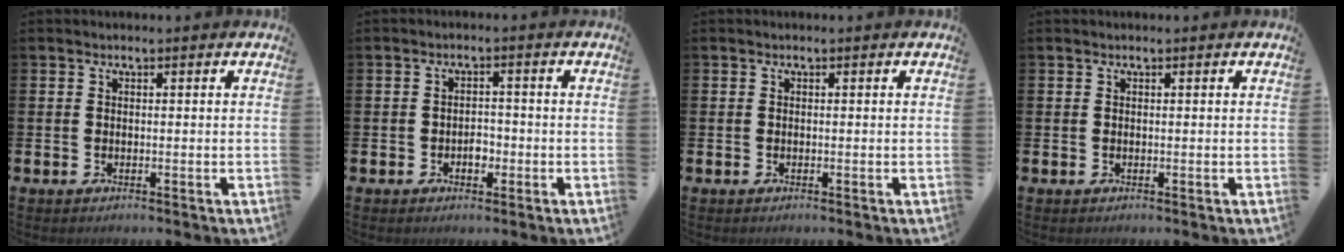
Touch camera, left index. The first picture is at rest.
{"total": 2.0, "force": [-0.7, 1.5, 1.1], "torque": [-0.011, -0.001, -0.019]}
{"total": 0.0}
{"total": 0.0}